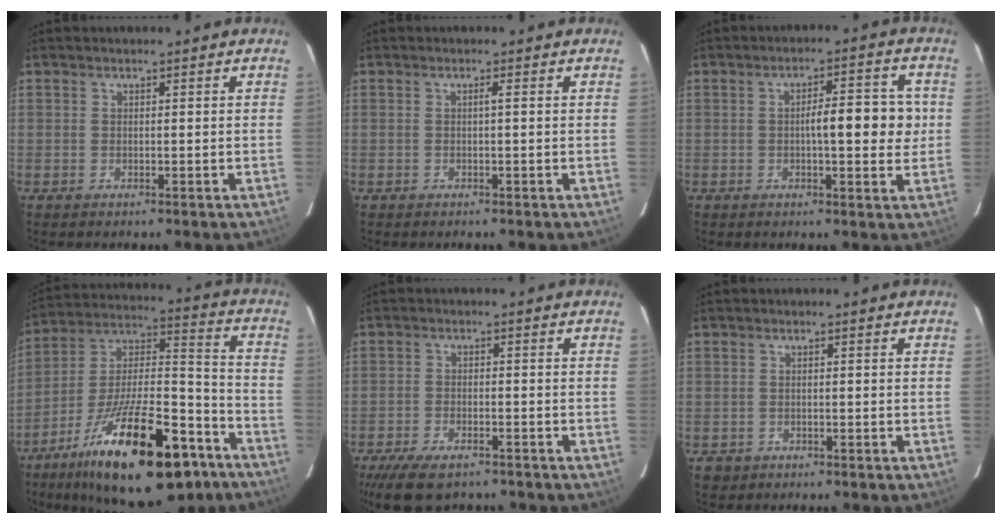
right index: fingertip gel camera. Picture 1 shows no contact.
{"total": 0.6, "force": [0.0, -0.2, 0.6], "torque": [-0.007, 0.001, 0.002]}
{"total": 7.6, "force": [0.1, 2.0, 7.3], "torque": [-0.102, 0.017, 0.002]}
{"total": 26.5, "force": [-16.6, 6.7, 19.5], "torque": [-0.306, -0.002, -0.270]}
{"total": 8.8, "force": [-6.7, 3.4, 4.4], "torque": [-0.073, -0.008, -0.104]}
{"total": 2.1, "force": [-1.0, 1.9, -0.1], "torque": [-0.005, 0.007, -0.014]}